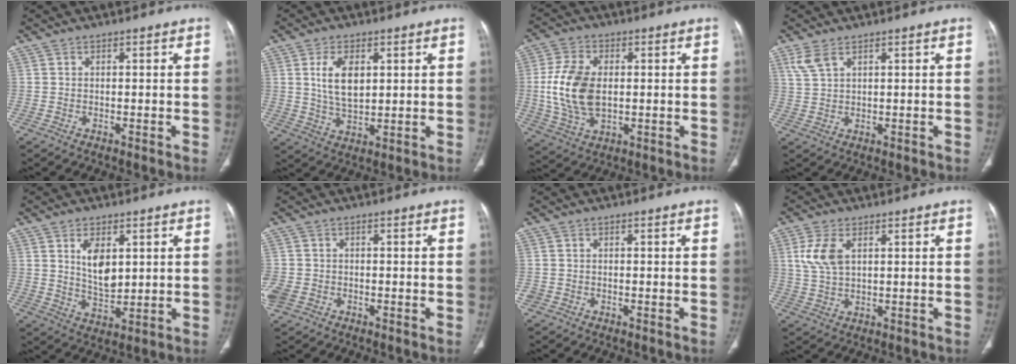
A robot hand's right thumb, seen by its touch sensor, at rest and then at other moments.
{"total": 7.9, "force": [2.2, 4.3, 6.2], "torque": [-0.108, -0.012, 0.048]}
{"total": 12.5, "force": [0.3, 7.7, 9.9], "torque": [-0.203, 0.000, 0.012]}
{"total": 3.6, "force": [2.2, 1.6, 2.3], "torque": [-0.056, 0.003, 0.056]}
{"total": 7.6, "force": [2.4, 4.1, 5.9], "torque": [-0.086, -0.018, 0.051]}
{"total": 5.4, "force": [-2.0, 4.4, 2.4], "torque": [-0.067, 0.011, -0.032]}
{"total": 1.2, "force": [-0.6, 1.0, 0.2], "torque": [-0.003, 0.003, -0.014]}
{"total": 6.1, "force": [1.9, 3.3, 4.8], "torque": [-0.111, -0.002, 0.042]}